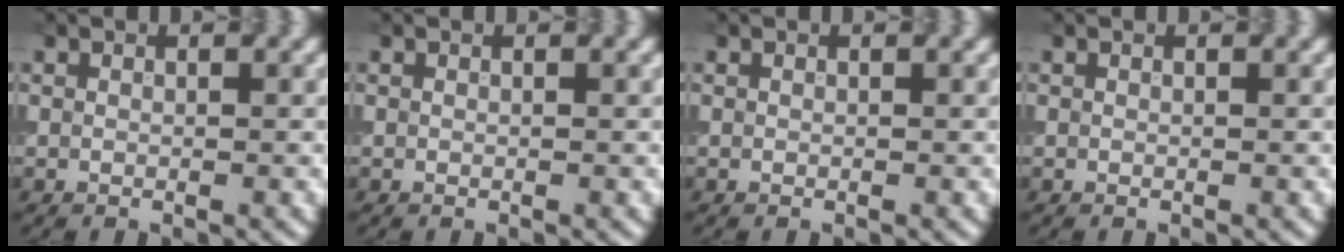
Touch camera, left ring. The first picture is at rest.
{"total": 0.0}
{"total": 0.0}
{"total": 0.0}